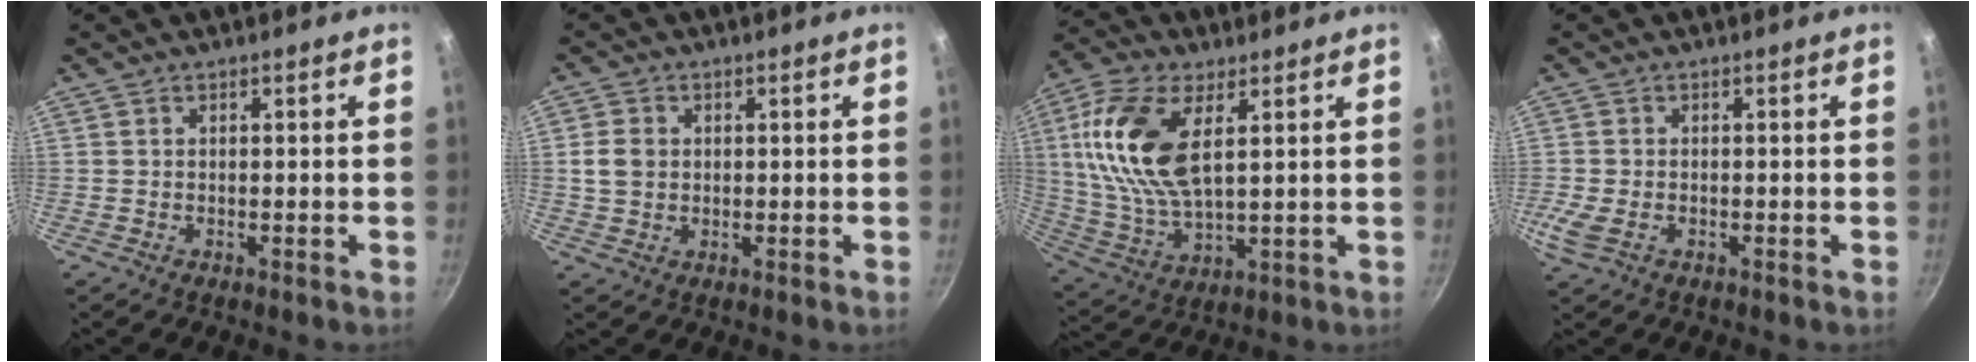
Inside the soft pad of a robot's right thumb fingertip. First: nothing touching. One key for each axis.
{"total": 4.3, "fx": 0.5, "fy": 3.6, "fz": 2.4, "tx": -0.035, "ty": 0.003, "tz": 0.008}
{"total": 17.0, "fx": 4.8, "fy": 8.5, "fz": 13.9, "tx": -0.273, "ty": -0.009, "tz": 0.095}
{"total": 4.3, "fx": -1.3, "fy": 2.6, "fz": 3.1, "tx": -0.072, "ty": -0.005, "tz": -0.027}